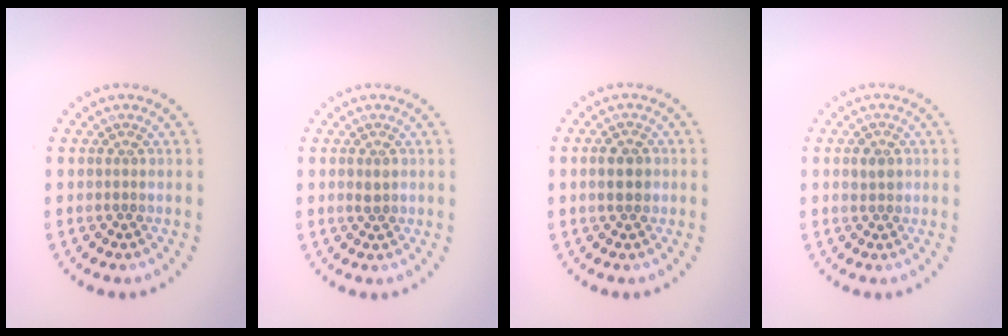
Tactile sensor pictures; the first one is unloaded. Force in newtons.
{"total": 1.0, "press": 1.0, "slide": 0.2}
{"total": 2.3, "press": 2.3, "slide": 0.2}
{"total": 1.5, "press": 1.4, "slide": 0.5}